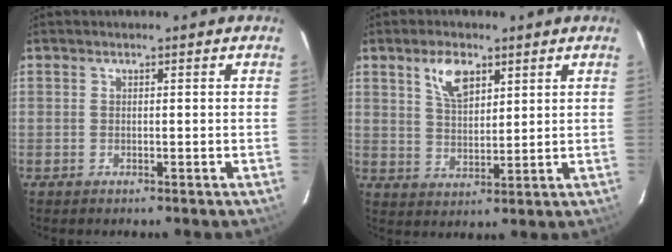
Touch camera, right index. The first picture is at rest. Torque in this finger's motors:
{"motor_torque": [0.29, 0.24, 0.36, 0.07]}